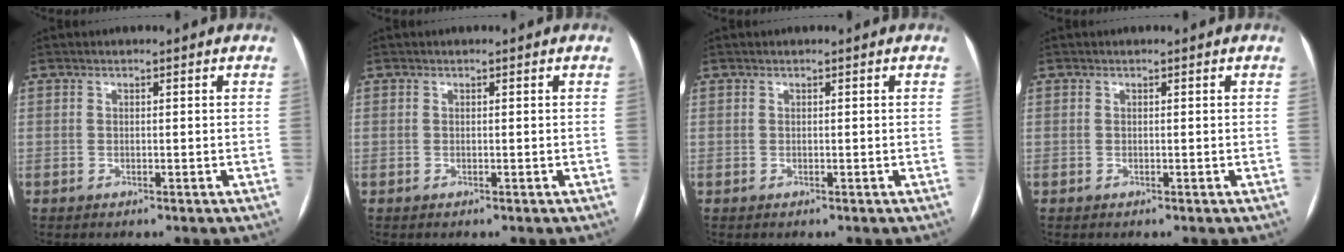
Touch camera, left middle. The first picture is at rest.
{"total": 0.0}
{"total": 0.0}
{"total": 0.0}